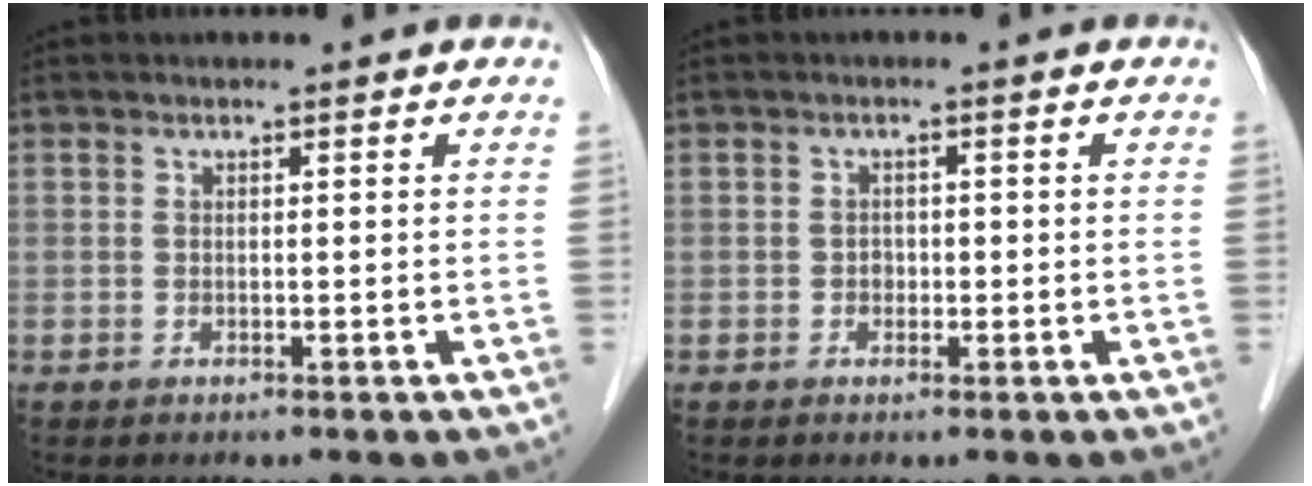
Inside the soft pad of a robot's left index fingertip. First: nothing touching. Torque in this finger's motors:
{"motor_torque": [-0.19, 0.08, -0.07, -0.01]}